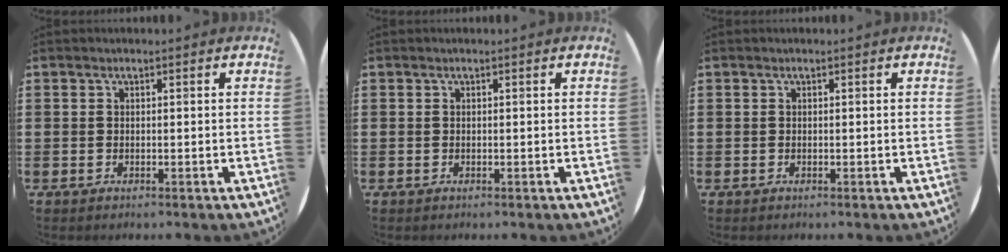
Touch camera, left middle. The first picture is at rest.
{"total": 0.0}
{"total": 0.0}